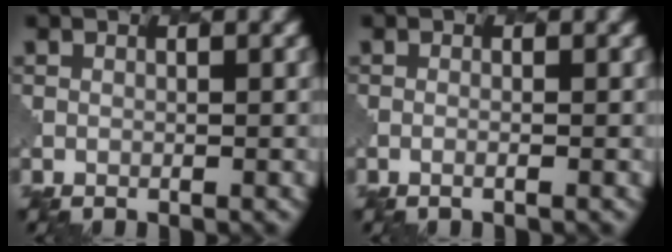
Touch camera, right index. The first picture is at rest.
{"total": 0.7, "force": [-0.1, 0.2, 0.7], "torque": [-0.006, -0.001, -0.009]}